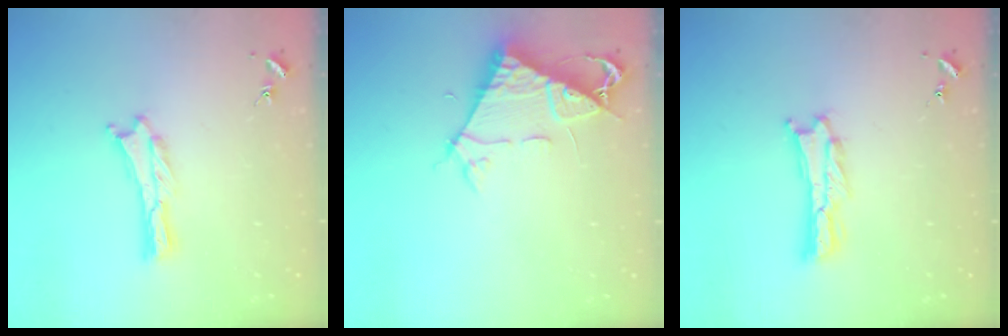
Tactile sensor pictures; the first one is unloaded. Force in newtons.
{"total": 7.1, "press": 7.0, "slide": 0.8}
{"total": 1.6, "press": 1.6, "slide": 0.2}